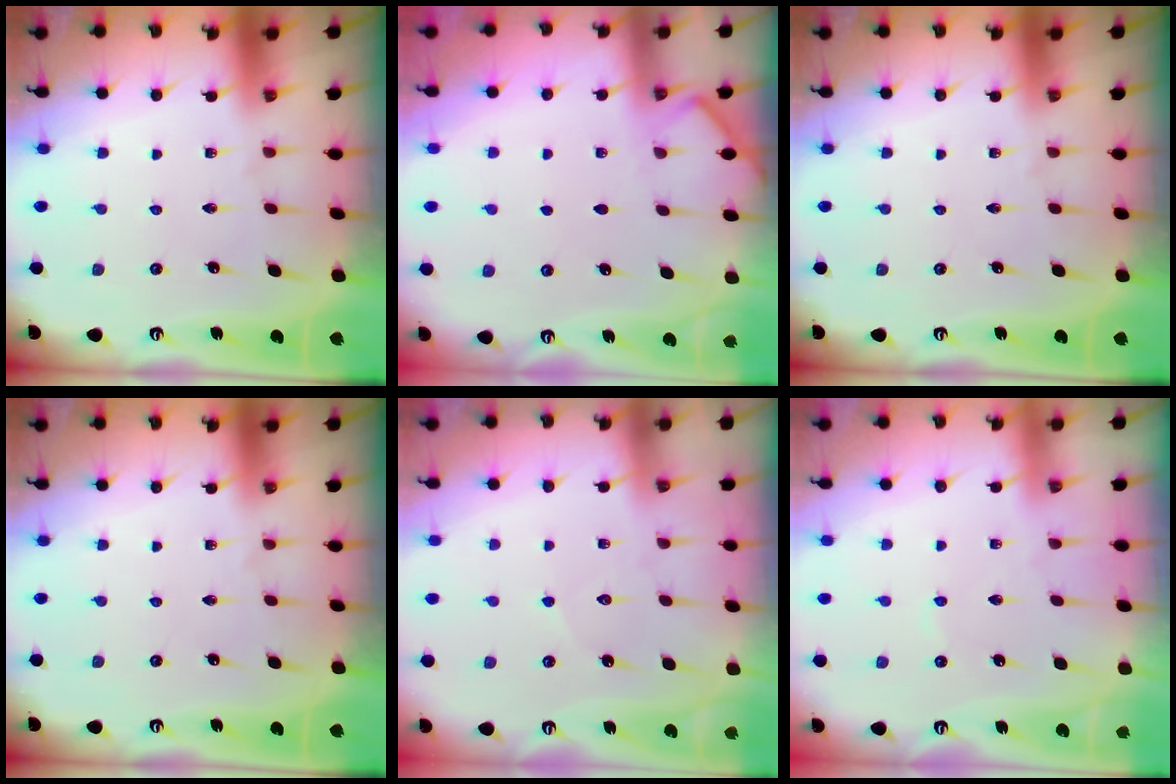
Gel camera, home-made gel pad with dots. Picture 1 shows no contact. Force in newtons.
{"total": 3.6, "press": 3.6, "slide": 0.3}
{"total": 0.0}
{"total": 0.0}
{"total": 3.6, "press": 3.6, "slide": 0.3}
{"total": 1.5, "press": 1.4, "slide": 0.2}